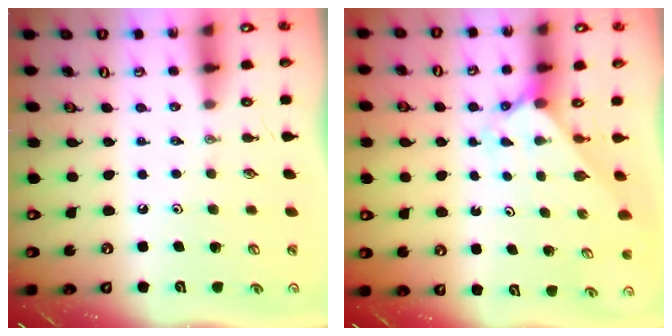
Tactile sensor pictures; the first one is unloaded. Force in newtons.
{"total": 2.1, "press": 2.1, "slide": 0.2}